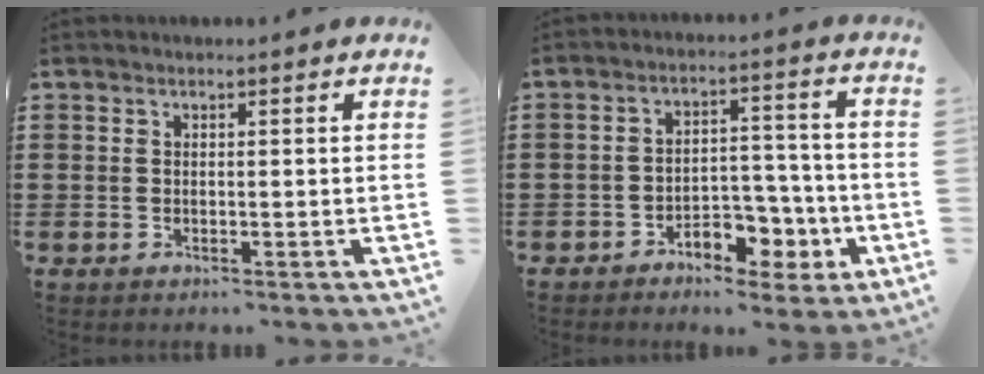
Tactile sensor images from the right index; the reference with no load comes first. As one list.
[{"total": 5.9, "force": [-3.4, 3.9, 2.7], "torque": [-0.038, 0.019, -0.063]}]